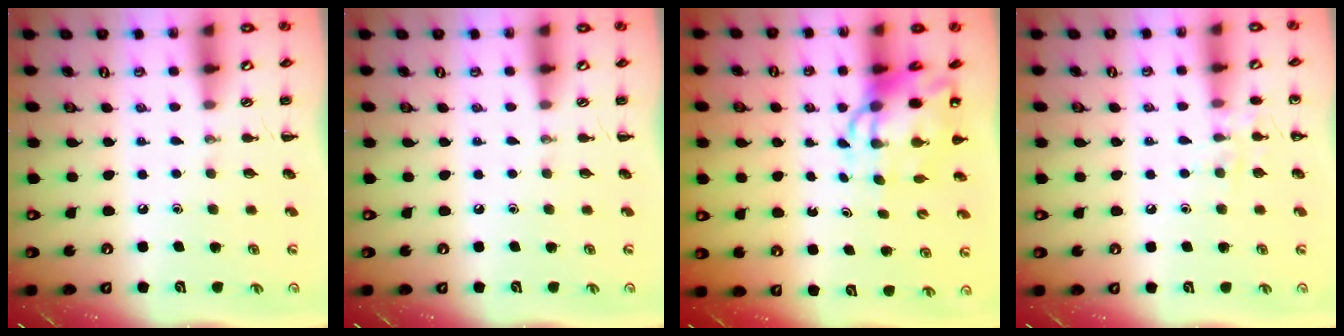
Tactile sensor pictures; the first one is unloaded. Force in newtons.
{"total": 0.0}
{"total": 8.2, "press": 7.8, "slide": 2.4}
{"total": 6.9, "press": 6.8, "slide": 1.5}